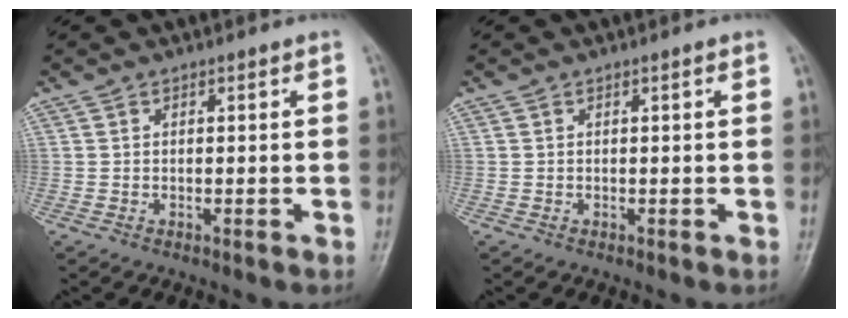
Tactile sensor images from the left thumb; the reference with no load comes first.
{"total": 0.0}